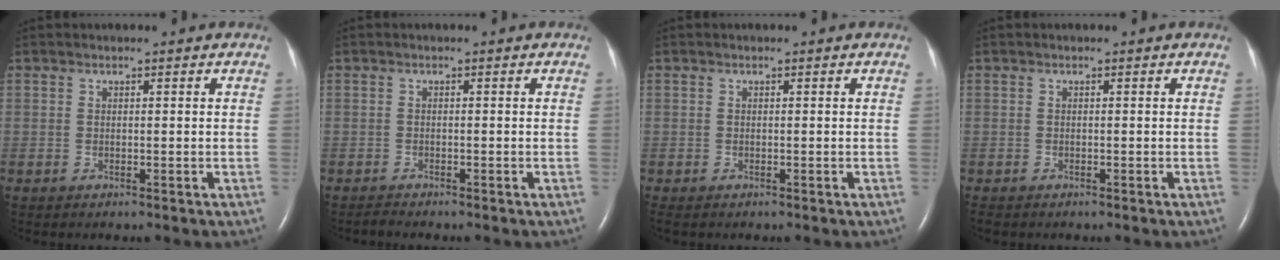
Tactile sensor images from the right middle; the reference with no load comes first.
{"total": 0.9, "force": [-0.9, -0.1, 0.0], "torque": [-0.010, -0.006, -0.016]}
{"total": 0.6, "force": [-0.5, 0.2, 0.3], "torque": [-0.007, -0.001, -0.007]}
{"total": 1.1, "force": [-1.0, 0.4, 0.4], "torque": [-0.008, -0.002, -0.012]}